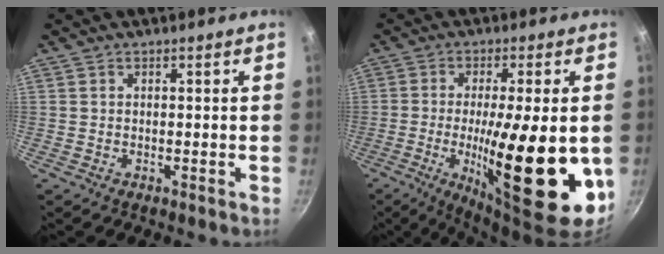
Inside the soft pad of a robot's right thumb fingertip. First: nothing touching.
{"total": 21.9, "force": [-4.0, 5.9, 20.8], "torque": [-0.310, -0.009, -0.054]}